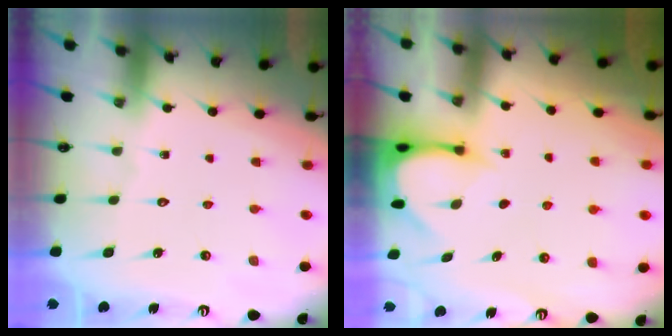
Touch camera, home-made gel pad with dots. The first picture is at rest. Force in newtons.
{"total": 3.7, "press": 3.7, "slide": 0.2}